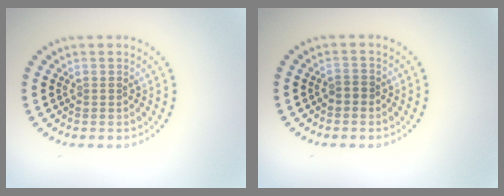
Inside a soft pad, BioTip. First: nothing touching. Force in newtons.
{"total": 1.0, "press": 0.9, "slide": 0.4}